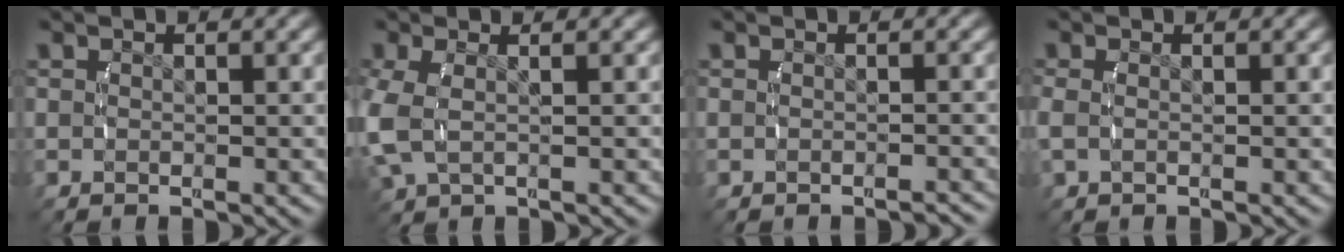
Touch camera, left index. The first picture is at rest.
{"total": 3.3, "force": [0.2, 2.2, 2.5], "torque": [-0.079, -0.008, 0.013]}
{"total": 1.4, "force": [-1.4, 0.2, 0.3], "torque": [-0.007, -0.001, -0.022]}
{"total": 1.2, "force": [-0.2, 0.7, 0.9], "torque": [-0.035, -0.007, 0.002]}